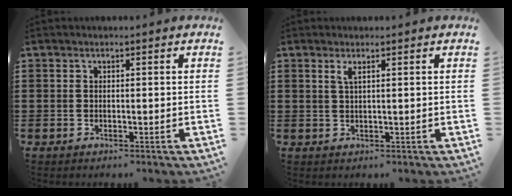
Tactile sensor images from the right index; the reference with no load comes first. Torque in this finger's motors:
{"motor_torque": [0.26, -0.17, 0.04, 0.03]}